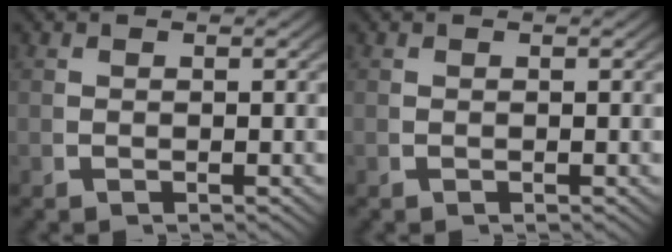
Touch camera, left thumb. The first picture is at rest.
{"total": 0.0}